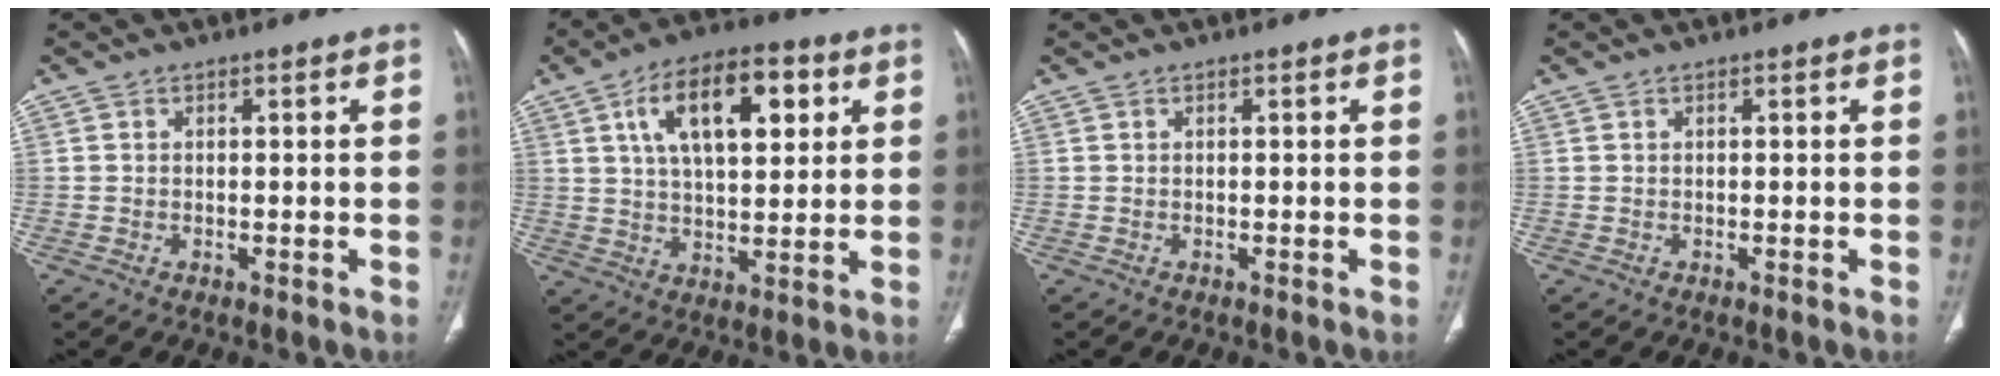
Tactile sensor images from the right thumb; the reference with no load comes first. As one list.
[{"total": 16.2, "force": [6.0, 7.8, 12.9], "torque": [-0.186, -0.003, 0.096]}, {"total": 0.0}, {"total": 0.0}]